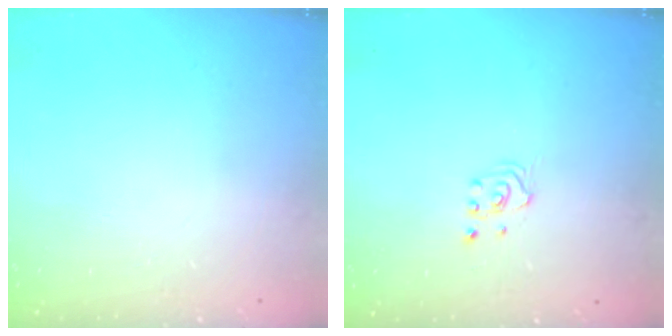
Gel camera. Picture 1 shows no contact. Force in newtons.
{"total": 2.0, "press": 2.0, "slide": 0.3}